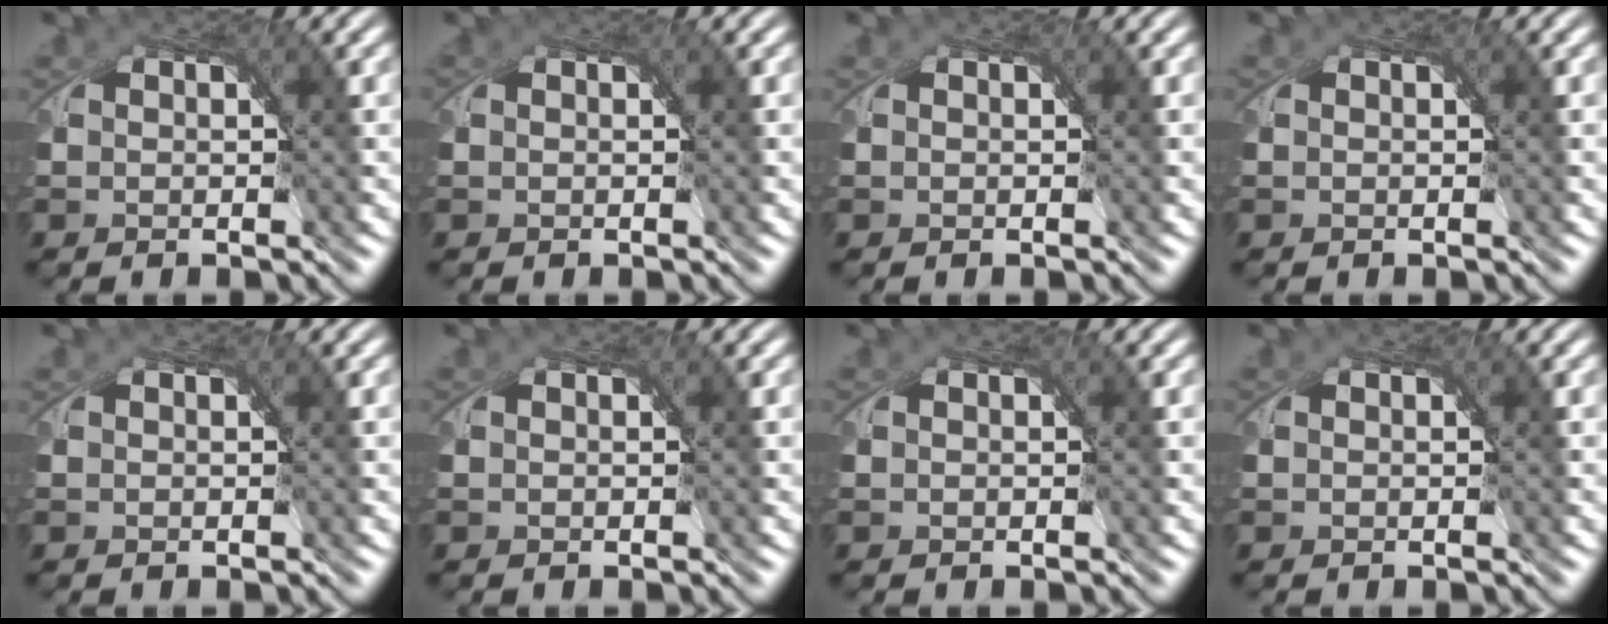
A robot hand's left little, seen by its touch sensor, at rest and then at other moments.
{"total": 0.0}
{"total": 0.0}
{"total": 0.0}
{"total": 0.0}
{"total": 0.0}
{"total": 0.0}
{"total": 0.0}